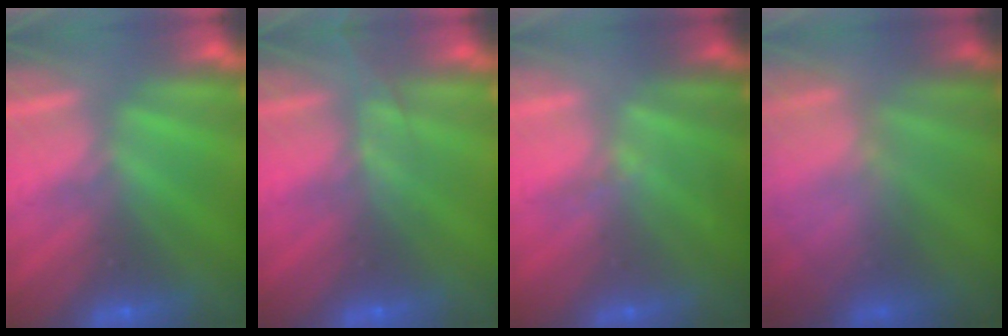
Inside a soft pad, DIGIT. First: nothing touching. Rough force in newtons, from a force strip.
{"total": 2.6}
{"total": 2.2}
{"total": 6.8}